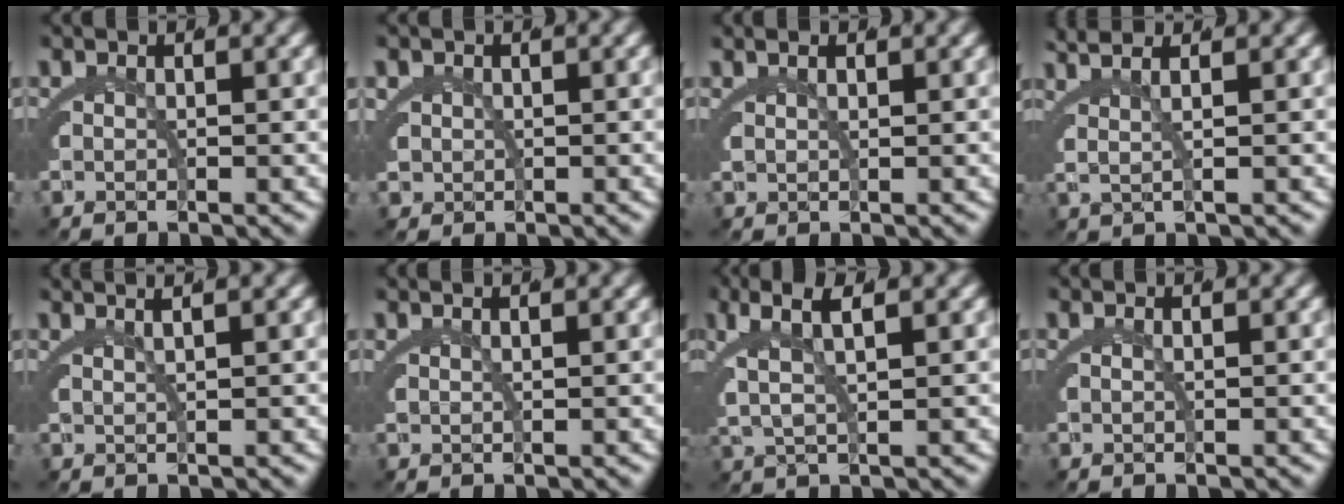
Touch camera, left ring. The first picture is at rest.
{"total": 2.4, "force": [0.2, 2.2, 0.8], "torque": [-0.034, -0.014, 0.010]}
{"total": 2.1, "force": [1.6, 0.5, 1.3], "torque": [-0.013, 0.007, 0.030]}
{"total": 4.8, "force": [3.0, 1.5, 3.5], "torque": [-0.052, 0.016, 0.044]}
{"total": 3.2, "force": [2.4, -0.1, 2.0], "torque": [-0.008, 0.016, 0.036]}
{"total": 1.2, "force": [1.0, -0.3, 0.6], "torque": [-0.004, 0.007, 0.018]}
{"total": 5.4, "force": [2.3, 2.0, 4.4], "torque": [-0.086, 0.011, 0.040]}
{"total": 0.5, "force": [0.0, -0.5, 0.2], "torque": [-0.002, 0.002, 0.001]}